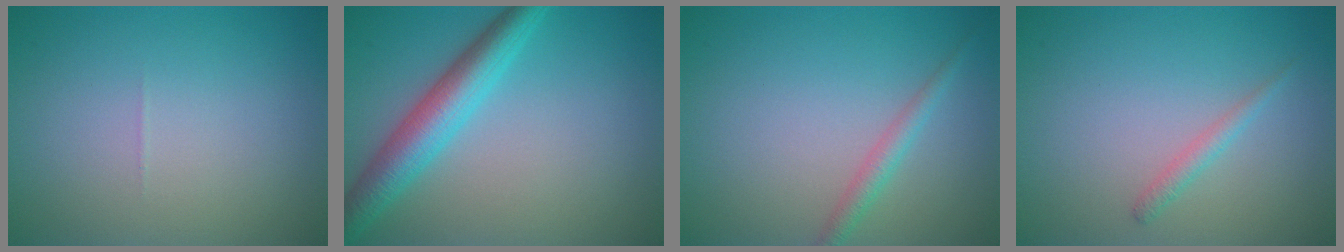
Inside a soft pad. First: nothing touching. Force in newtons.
{"total": 5.2, "press": 5.2, "slide": 0.1}
{"total": 1.7, "press": 1.7, "slide": 0.1}
{"total": 1.2, "press": 1.2, "slide": 0.1}